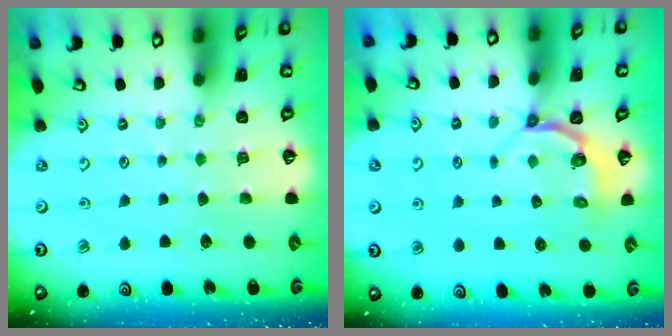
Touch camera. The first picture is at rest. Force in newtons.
{"total": 3.8, "press": 2.9, "slide": 2.4}